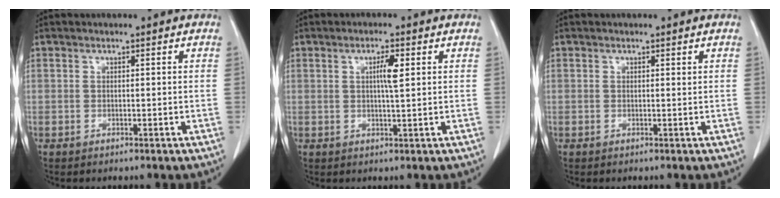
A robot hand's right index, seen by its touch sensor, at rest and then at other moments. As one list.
[{"total": 3.3, "force": [0.9, 0.2, 3.1], "torque": [-0.055, 0.000, 0.014]}, {"total": 0.0}]